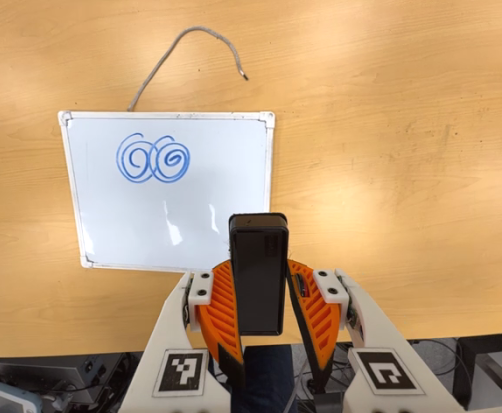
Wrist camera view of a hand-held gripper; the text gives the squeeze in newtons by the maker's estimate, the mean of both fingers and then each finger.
{"total": 5.7, "left": 5.2, "right": 6.2}